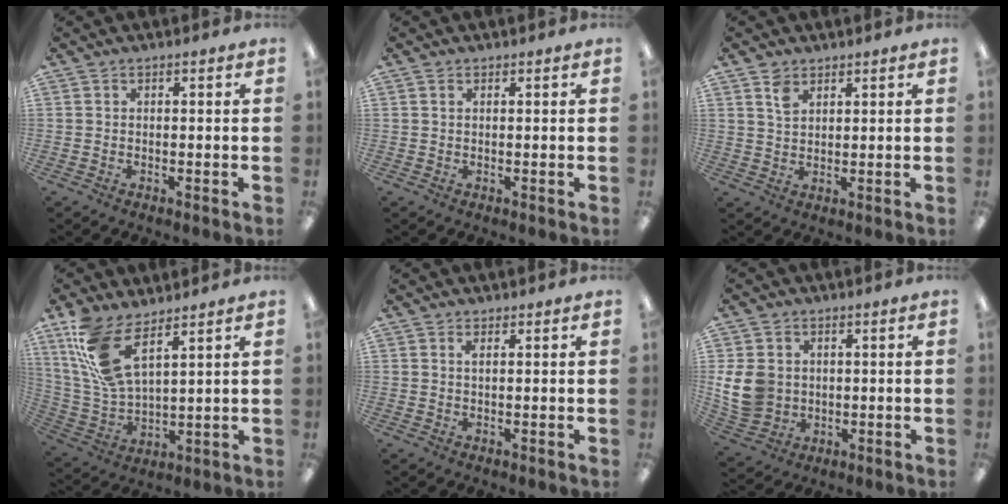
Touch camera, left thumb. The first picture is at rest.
{"total": 0.7, "force": [0.4, 0.3, 0.4], "torque": [-0.009, 0.003, 0.007]}
{"total": 3.7, "force": [2.5, 2.2, 1.6], "torque": [-0.030, -0.004, 0.047]}
{"total": 13.7, "force": [8.5, 5.2, 9.4], "torque": [-0.219, -0.036, 0.154]}
{"total": 1.2, "force": [0.7, 0.4, 0.8], "torque": [-0.018, 0.002, 0.012]}
{"total": 10.4, "force": [1.2, 8.9, 5.3], "torque": [-0.123, 0.013, 0.026]}